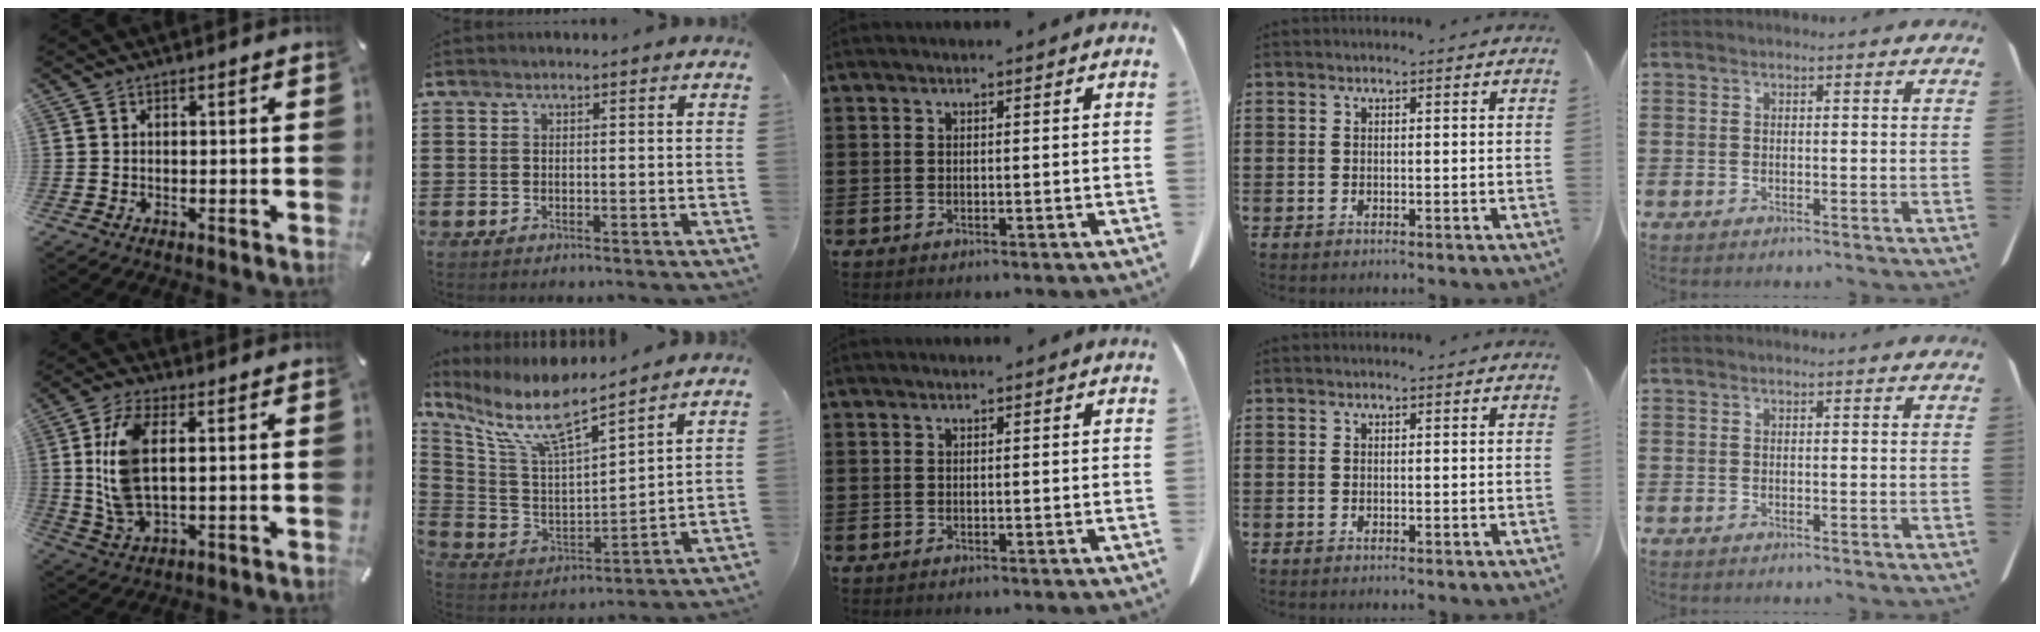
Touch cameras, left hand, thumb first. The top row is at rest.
{"thumb": {"total": 12.6, "force": [2.3, 6.3, 10.6], "torque": [-0.238, -0.005, 0.040]}, "index": {"total": 9.9, "force": [7.6, 1.8, 6.1], "torque": [-0.157, -0.046, 0.126]}}